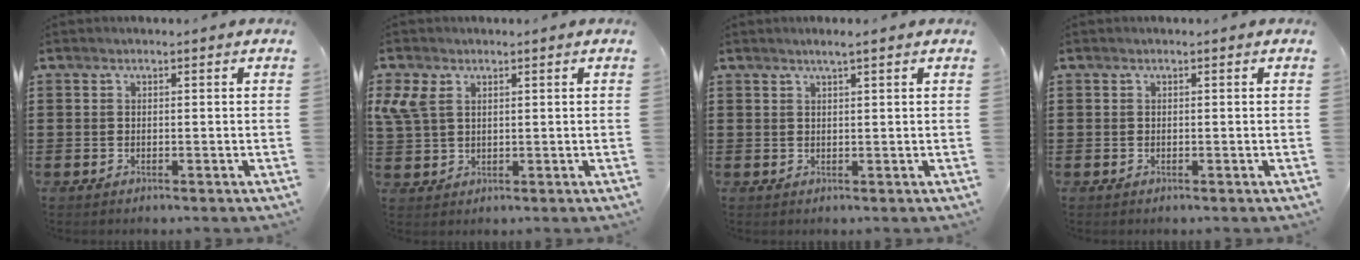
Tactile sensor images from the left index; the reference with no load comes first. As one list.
[{"total": 4.1, "force": [1.9, 2.7, 2.5], "torque": [-0.075, 0.005, 0.030]}, {"total": 1.6, "force": [1.1, 0.0, 1.1], "torque": [-0.021, 0.000, 0.021]}, {"total": 0.0}]